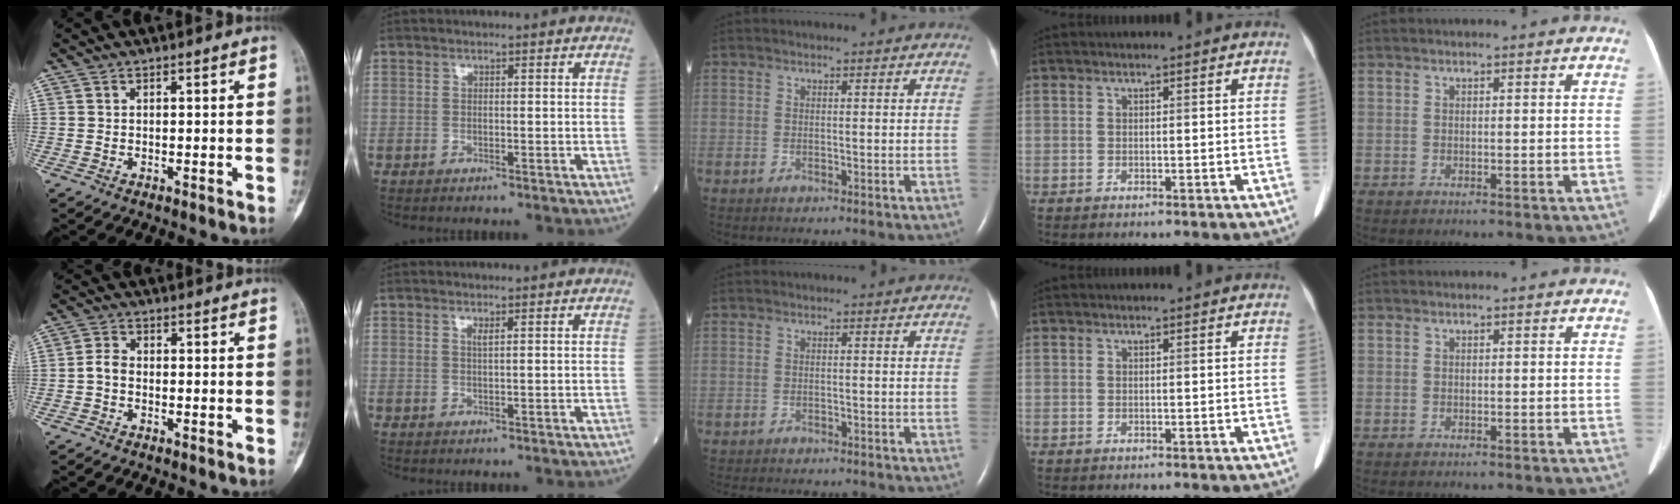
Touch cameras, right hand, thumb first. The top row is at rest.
{"thumb": {"total": 2.6, "force": [-0.7, 1.8, 1.8], "torque": [-0.032, 0.009, -0.023]}, "index": {"total": 0.7, "force": [0.4, -0.1, 0.6], "torque": [-0.013, -0.003, 0.007]}, "middle": {"total": 6.0, "force": [-5.2, 1.8, 2.4], "torque": [-0.030, -0.004, -0.064]}}